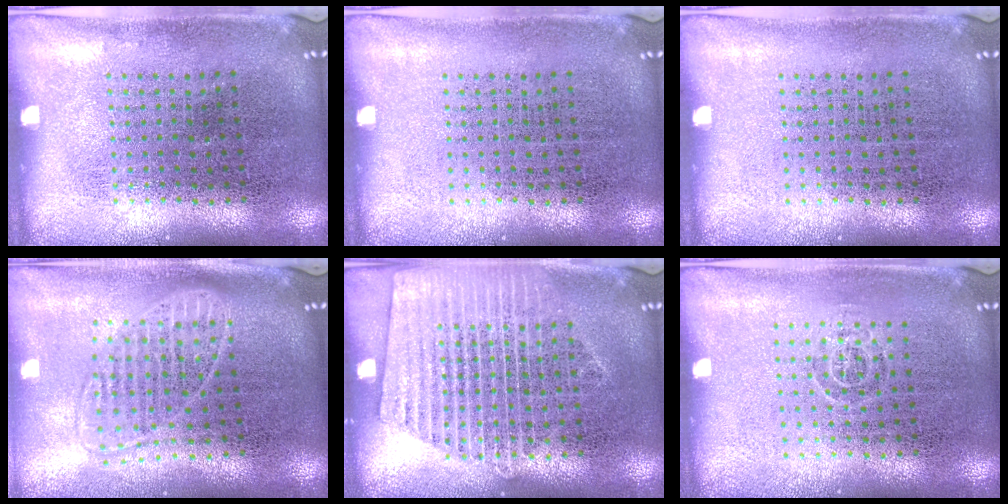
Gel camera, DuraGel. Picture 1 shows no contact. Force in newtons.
{"total": 0.0}
{"total": 0.0}
{"total": 1.8, "press": 1.4, "slide": 1.0}
{"total": 1.8, "press": 1.7, "slide": 0.3}
{"total": 0.7, "press": 0.6, "slide": 0.5}